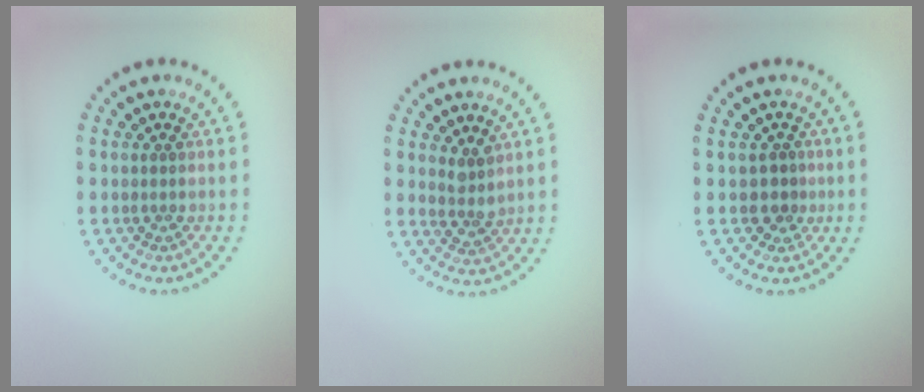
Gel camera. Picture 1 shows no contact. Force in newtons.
{"total": 1.7, "press": 1.3, "slide": 1.2}
{"total": 1.3, "press": 0.9, "slide": 0.9}